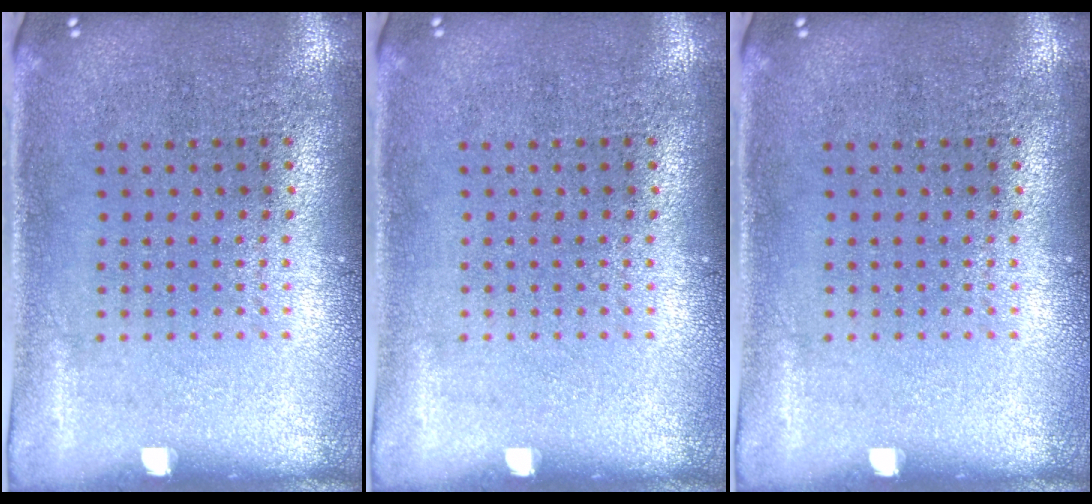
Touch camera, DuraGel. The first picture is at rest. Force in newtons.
{"total": 0.0}
{"total": 0.0}